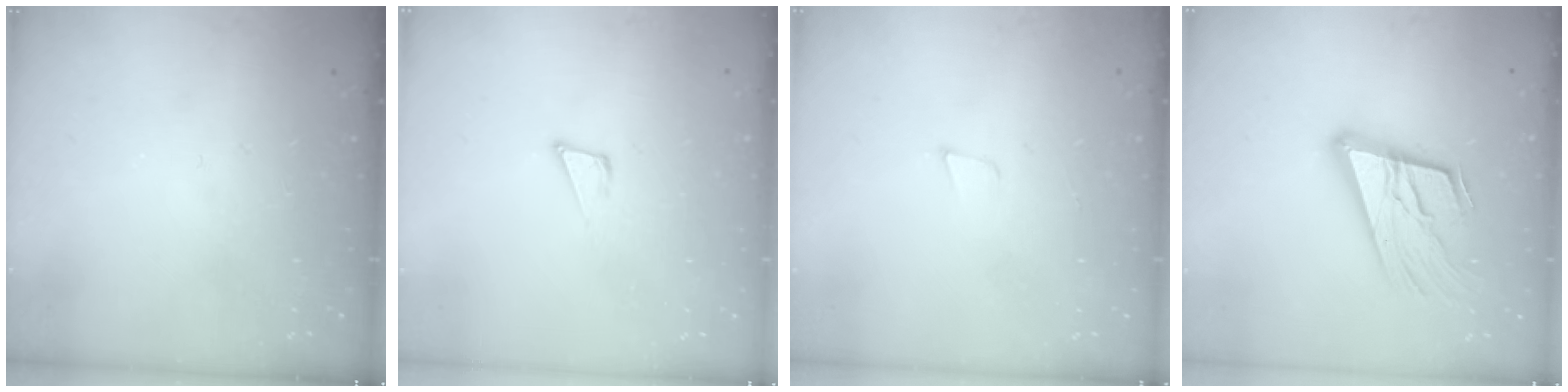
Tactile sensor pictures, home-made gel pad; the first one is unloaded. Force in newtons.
{"total": 4.3, "press": 4.3, "slide": 0.1}
{"total": 3.3, "press": 2.0, "slide": 2.6}
{"total": 20.4, "press": 19.9, "slide": 4.5}